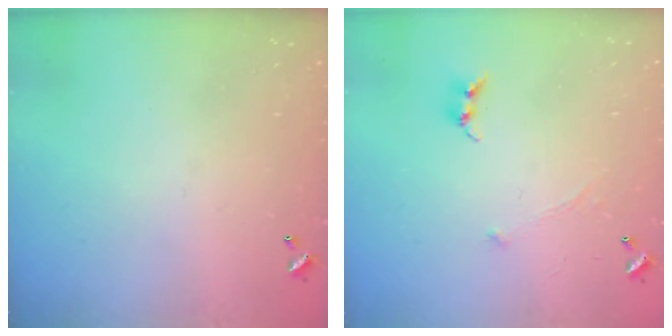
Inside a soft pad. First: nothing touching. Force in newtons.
{"total": 0.8, "press": 0.6, "slide": 0.5}